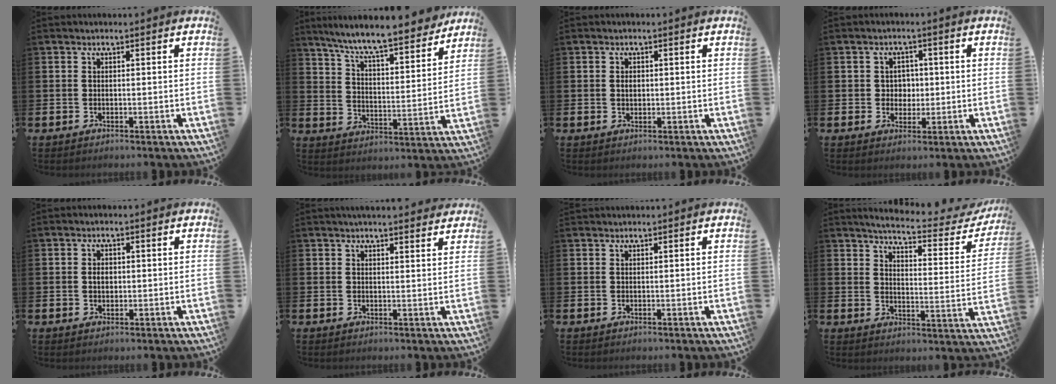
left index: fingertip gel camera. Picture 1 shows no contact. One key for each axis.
{"total": 9.5, "fx": 8.8, "fy": 0.5, "fz": 3.4, "tx": -0.098, "ty": -0.061, "tz": 0.151}
{"total": 1.1, "fx": 0.2, "fy": 0.8, "fz": 0.7, "tx": -0.007, "ty": 0.004, "tz": 0.001}
{"total": 2.8, "fx": 0.6, "fy": 2.6, "fz": 1.0, "tx": -0.012, "ty": 0.004, "tz": 0.003}
{"total": 1.6, "fx": 0.2, "fy": 1.2, "fz": 1.0, "tx": -0.006, "ty": 0.003, "tz": -0.001}
{"total": 2.8, "fx": 2.8, "fy": 0.0, "fz": 0.3, "tx": -0.004, "ty": -0.014, "tz": 0.049}
{"total": 0.0}
{"total": 5.4, "fx": 5.0, "fy": 0.4, "fz": 2.0, "tx": -0.051, "ty": -0.039, "tz": 0.079}